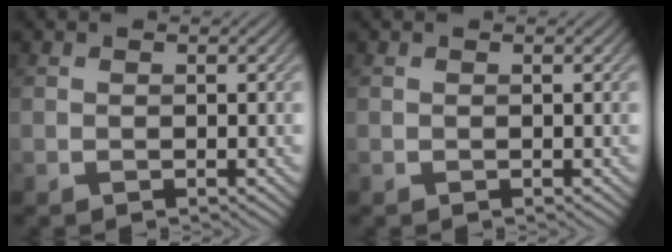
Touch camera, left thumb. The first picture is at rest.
{"total": 0.0}